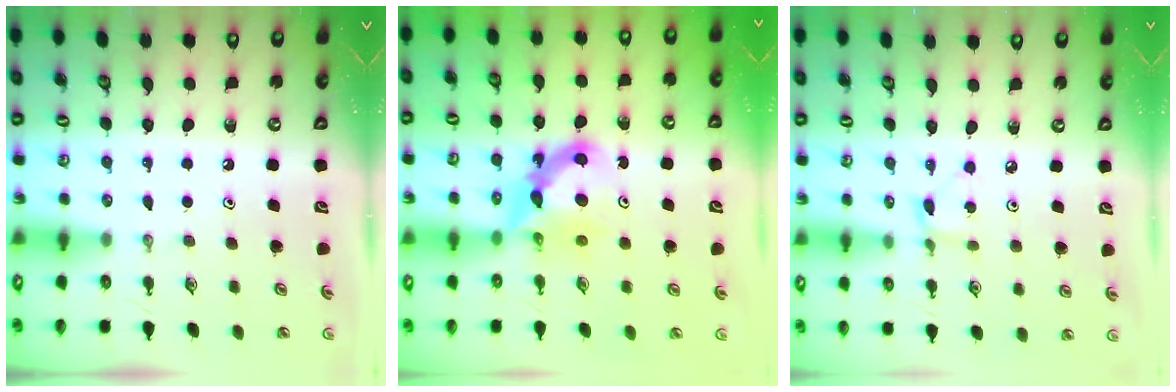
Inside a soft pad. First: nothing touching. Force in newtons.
{"total": 7.4, "press": 7.4, "slide": 0.6}
{"total": 2.4, "press": 2.4, "slide": 0.3}